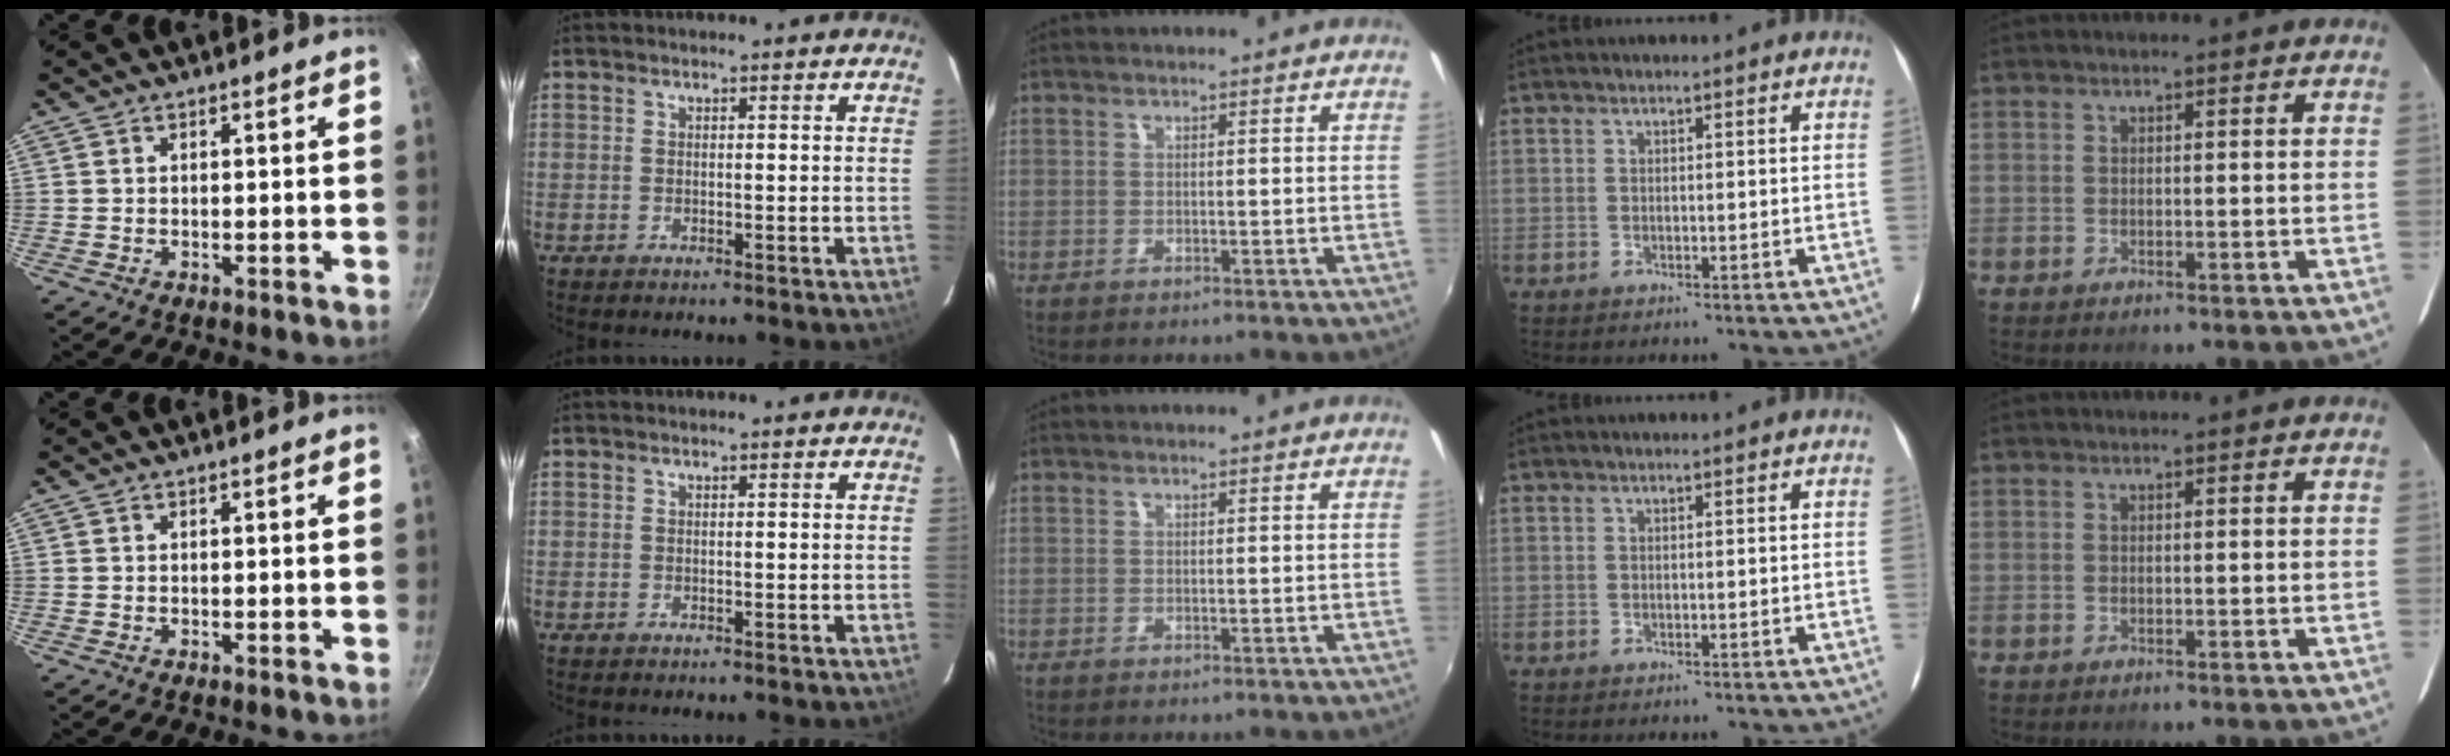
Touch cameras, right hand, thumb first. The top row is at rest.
{}